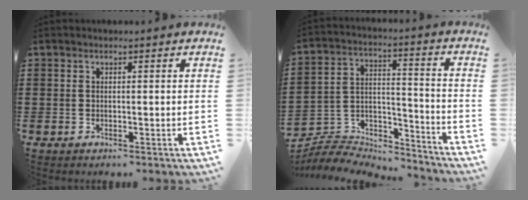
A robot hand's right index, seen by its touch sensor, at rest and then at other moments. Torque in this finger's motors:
{"motor_torque": [-0.14, -0.13, 0.33, 0.04]}